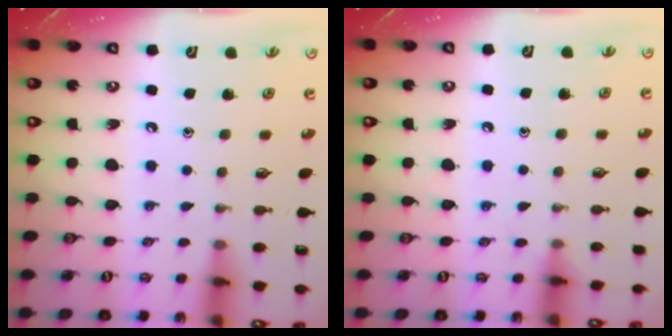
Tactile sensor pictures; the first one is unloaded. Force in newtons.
{"total": 5.1, "press": 5.1, "slide": 0.7}